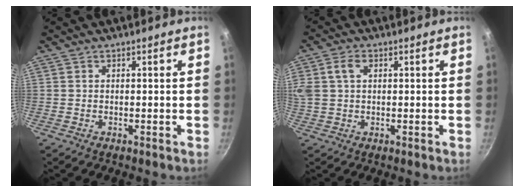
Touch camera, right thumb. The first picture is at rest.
{"total": 7.8, "force": [2.2, 5.4, 5.1], "torque": [-0.102, 0.017, 0.039]}